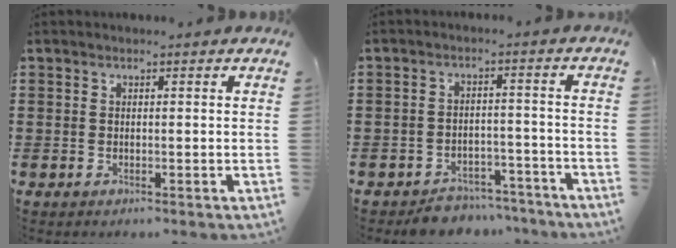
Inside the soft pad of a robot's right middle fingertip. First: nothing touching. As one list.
[{"total": 4.3, "force": [-4.1, 1.0, 0.0], "torque": [-0.005, 0.008, -0.086]}]